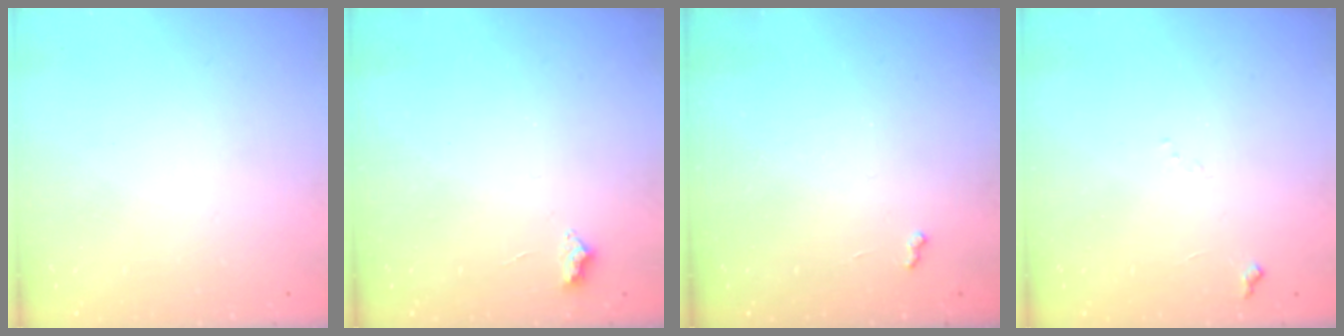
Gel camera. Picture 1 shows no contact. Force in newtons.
{"total": 2.5, "press": 2.5, "slide": 0.4}
{"total": 2.6, "press": 2.6, "slide": 0.4}
{"total": 5.5, "press": 5.5, "slide": 0.6}